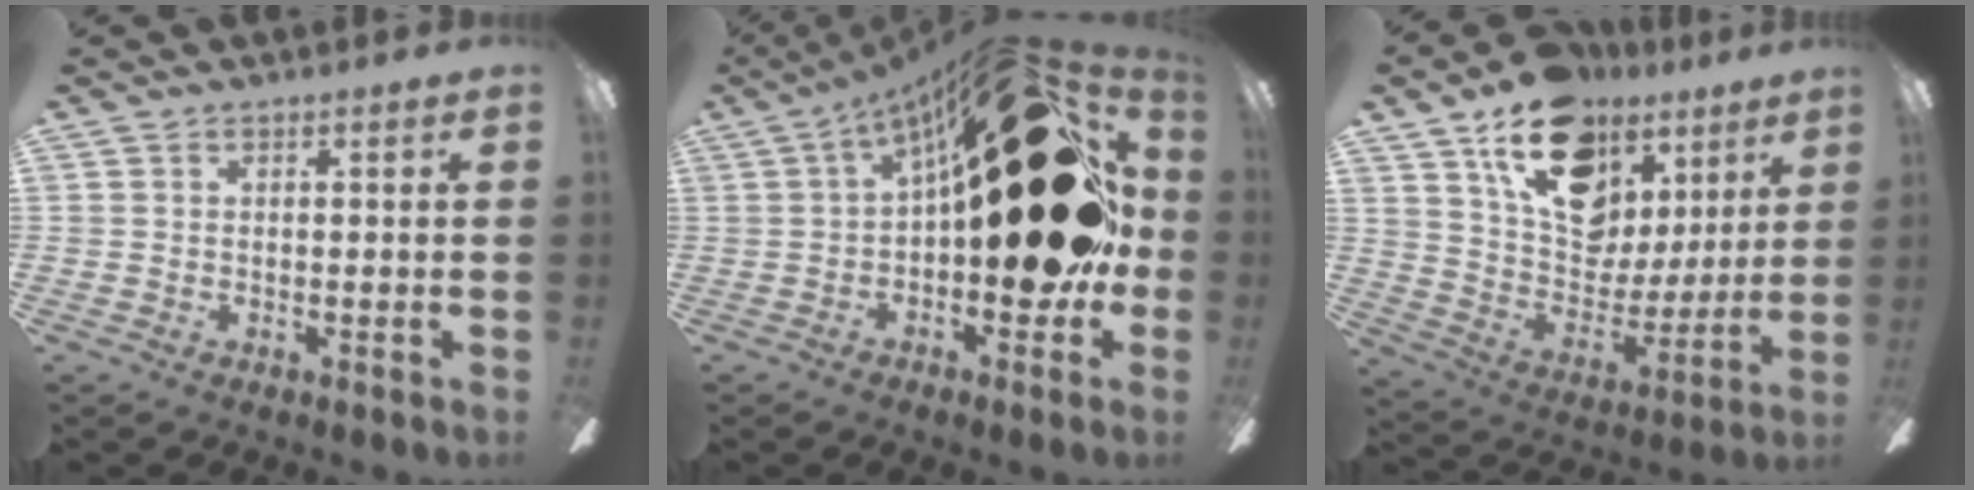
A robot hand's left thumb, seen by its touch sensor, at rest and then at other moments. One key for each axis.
{"total": 33.9, "fx": 8.5, "fy": 15.6, "fz": 28.9, "tx": -0.347, "ty": -0.051, "tz": 0.178}
{"total": 19.3, "fx": 11.6, "fy": 12.4, "fz": 9.1, "tx": -0.148, "ty": -0.063, "tz": 0.213}